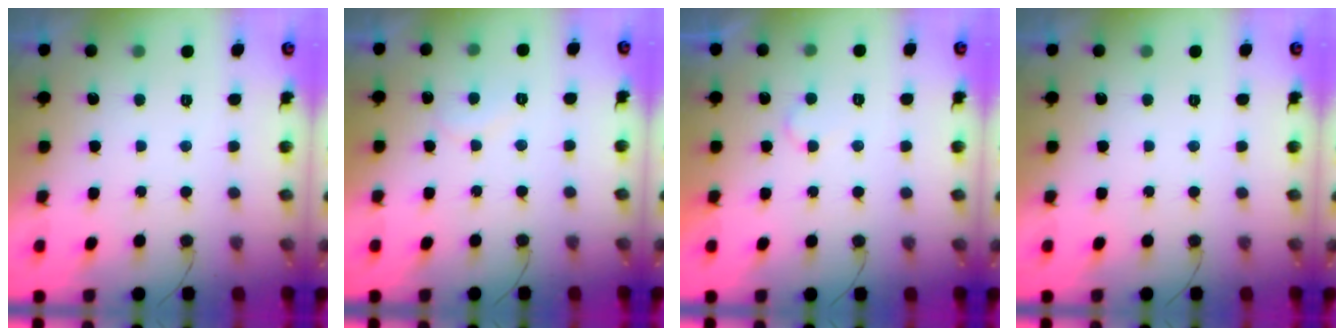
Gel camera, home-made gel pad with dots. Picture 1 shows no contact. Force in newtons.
{"total": 5.2, "press": 5.2, "slide": 0.4}
{"total": 5.2, "press": 5.2, "slide": 0.5}
{"total": 0.0}